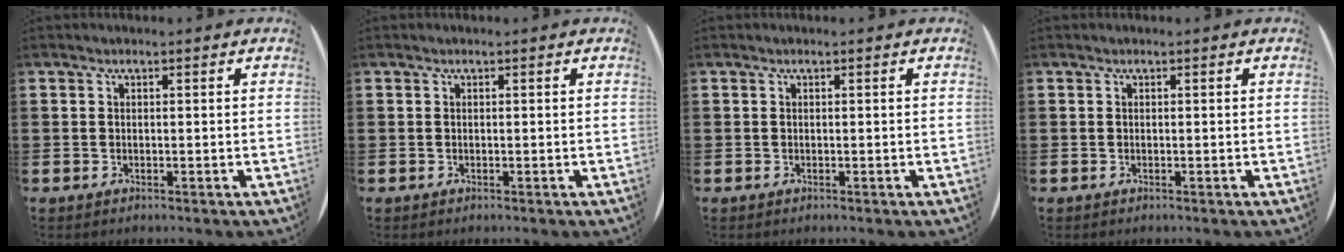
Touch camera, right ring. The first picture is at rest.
{"total": 0.0}
{"total": 0.0}
{"total": 0.0}